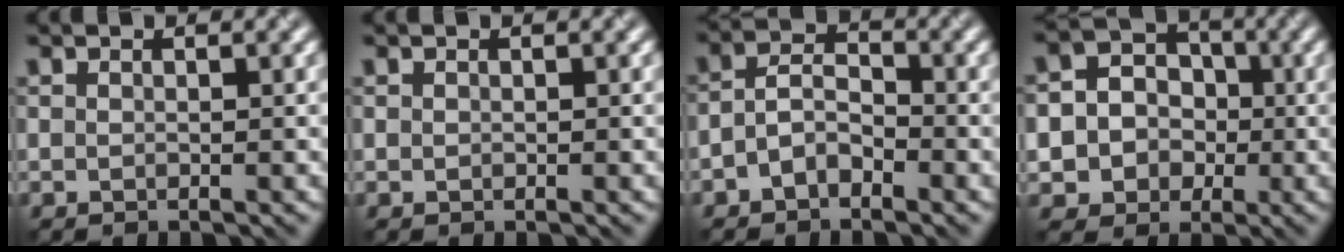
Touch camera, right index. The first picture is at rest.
{"total": 0.0}
{"total": 2.7, "force": [-1.2, 1.5, 1.8], "torque": [-0.036, 0.009, -0.031]}
{"total": 6.9, "force": [-1.3, 6.5, 1.9], "torque": [-0.027, 0.014, -0.042]}